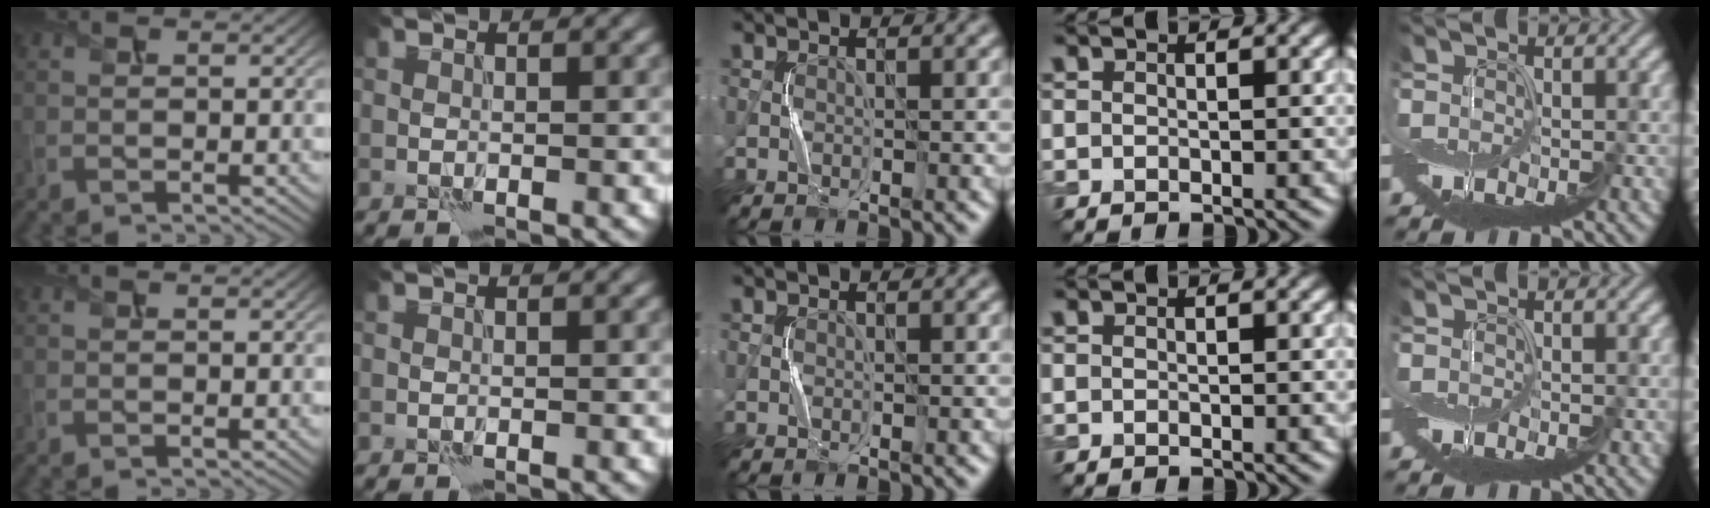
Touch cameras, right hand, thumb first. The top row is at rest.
{}